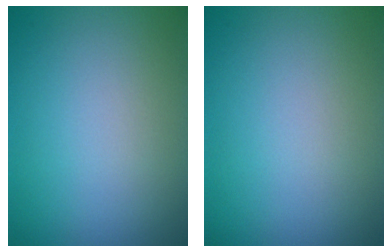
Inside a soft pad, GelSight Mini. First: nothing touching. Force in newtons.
{"total": 0.0}